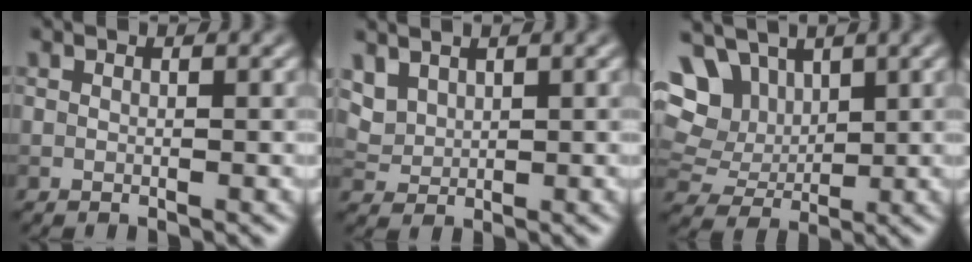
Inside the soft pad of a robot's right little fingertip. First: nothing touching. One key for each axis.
{"total": 1.8, "fx": 1.3, "fy": 1.0, "fz": 0.6, "tx": -0.020, "ty": -0.005, "tz": 0.038}
{"total": 10.6, "fx": 4.5, "fy": 7.9, "fz": 5.6, "tx": -0.111, "ty": 0.023, "tz": 0.071}